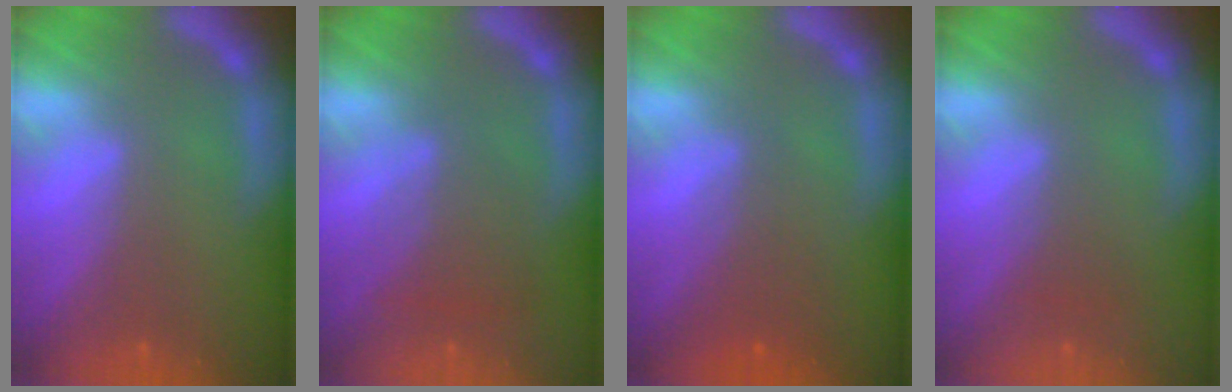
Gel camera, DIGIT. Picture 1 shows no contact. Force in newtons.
{"total": 4.0}
{"total": 3.0}
{"total": 1.5}